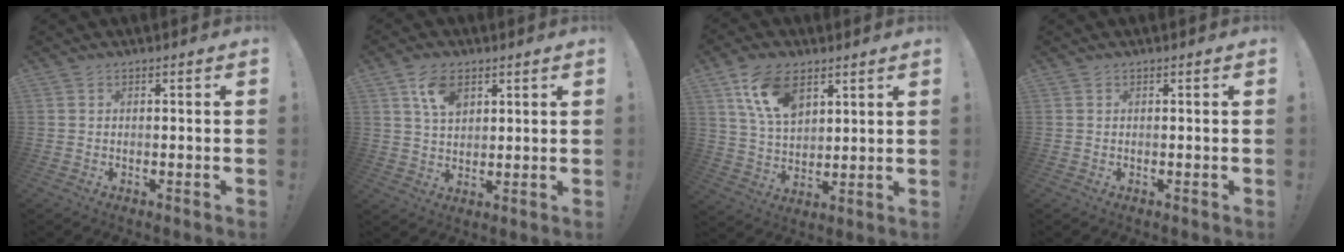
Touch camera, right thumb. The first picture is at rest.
{"total": 8.3, "force": [4.6, 5.4, 4.3], "torque": [-0.058, -0.016, 0.082]}
{"total": 13.4, "force": [7.5, 8.1, 7.6], "torque": [-0.133, -0.021, 0.145]}
{"total": 0.0}